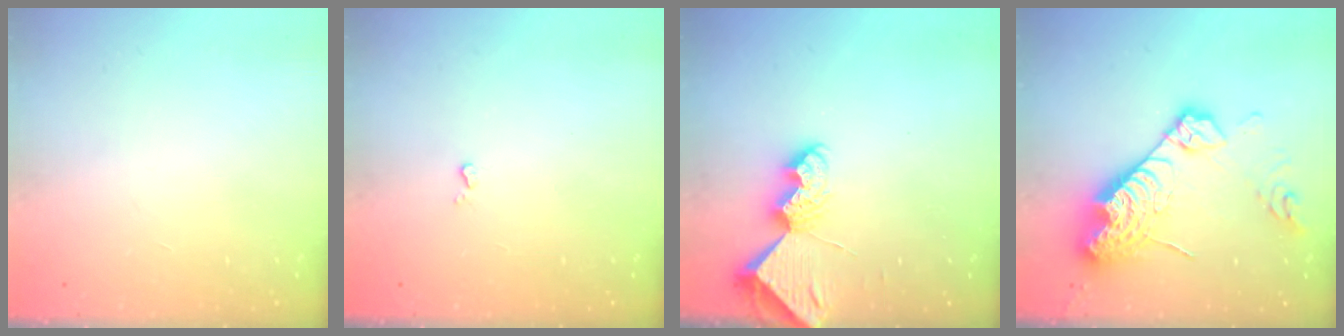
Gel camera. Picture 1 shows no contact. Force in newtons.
{"total": 3.3, "press": 3.2, "slide": 0.5}
{"total": 7.2, "press": 7.2, "slide": 0.6}
{"total": 18.8, "press": 18.7, "slide": 1.7}